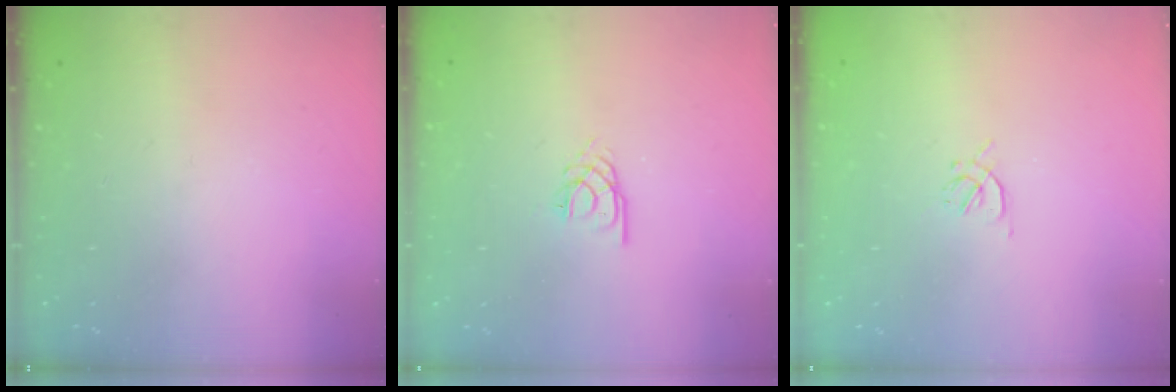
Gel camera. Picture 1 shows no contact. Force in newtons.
{"total": 2.3, "press": 2.3, "slide": 0.2}
{"total": 1.2, "press": 1.2, "slide": 0.4}